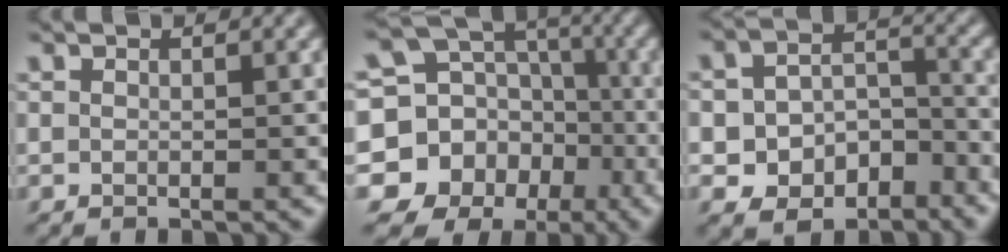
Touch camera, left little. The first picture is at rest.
{"total": 13.8, "force": [-5.0, 12.2, 3.8], "torque": [-0.107, -0.023, -0.094]}
{"total": 6.4, "force": [-3.3, 4.5, 3.2], "torque": [-0.033, 0.009, -0.058]}